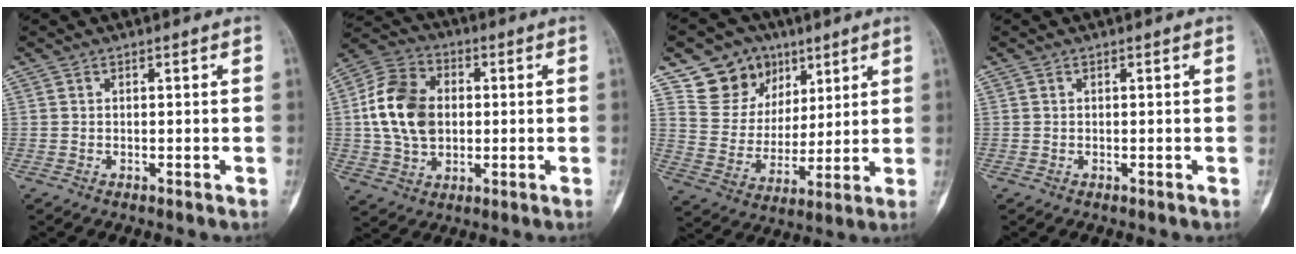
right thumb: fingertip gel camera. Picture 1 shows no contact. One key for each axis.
{"total": 14.2, "fx": 0.7, "fy": 10.3, "fz": 9.6, "tx": -0.161, "ty": 0.017, "tz": 0.010}
{"total": 13.8, "fx": 8.1, "fy": 10.7, "fz": 3.2, "tx": -0.016, "ty": -0.035, "tz": 0.156}
{"total": 0.0}